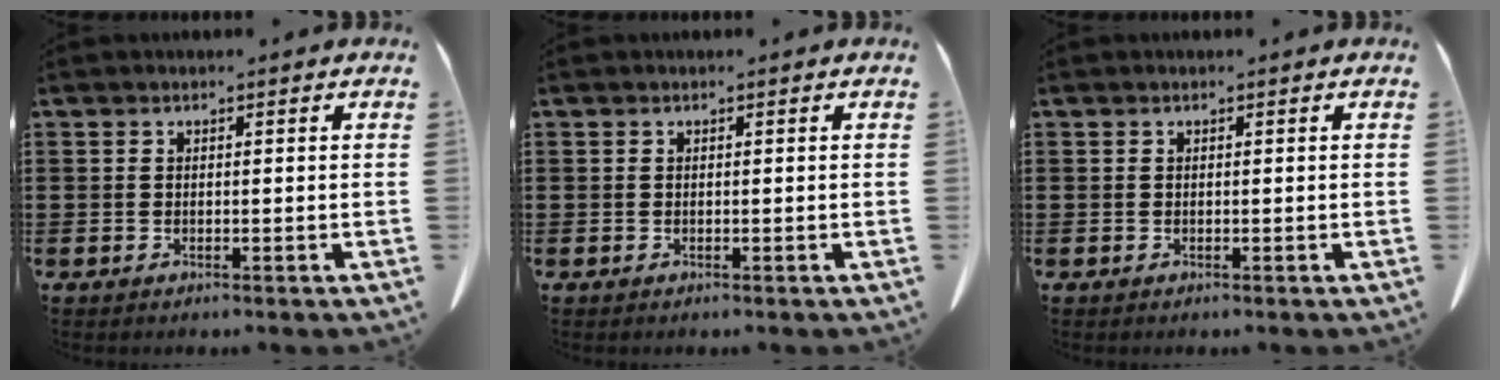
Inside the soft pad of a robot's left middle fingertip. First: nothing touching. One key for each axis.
{"total": 0.0}
{"total": 0.0}